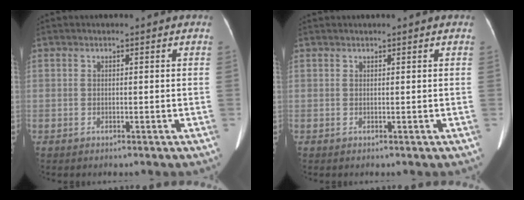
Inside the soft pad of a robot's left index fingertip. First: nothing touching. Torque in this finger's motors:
{"motor_torque": [1.03, -0.96, 0.35, 0.08]}